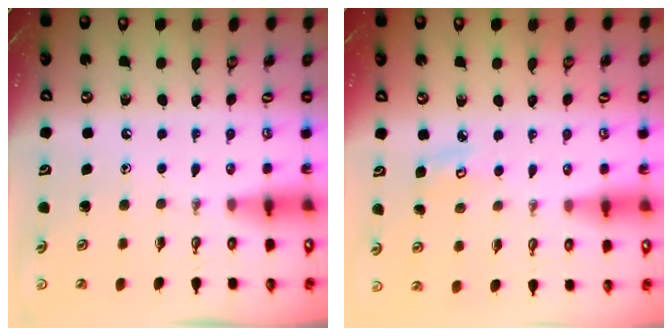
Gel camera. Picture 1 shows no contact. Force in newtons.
{"total": 4.2, "press": 4.2, "slide": 0.3}